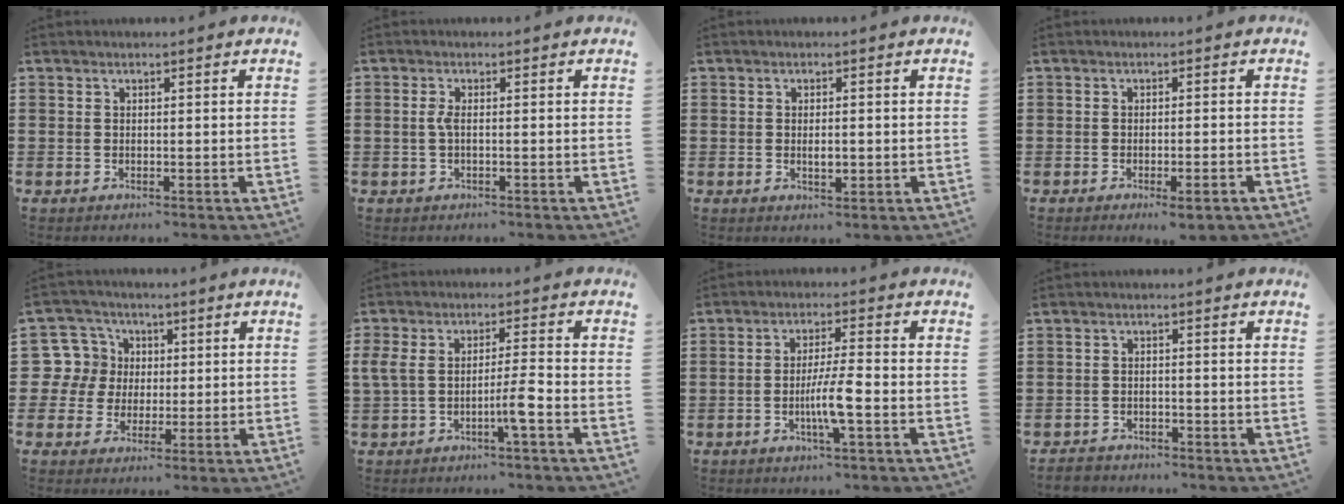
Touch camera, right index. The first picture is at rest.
{"total": 1.8, "force": [-0.2, 0.3, 1.8], "torque": [-0.043, -0.004, -0.007]}
{"total": 2.0, "force": [0.0, 0.7, 1.9], "torque": [-0.035, 0.000, -0.001]}
{"total": 1.8, "force": [-1.4, 0.1, 1.3], "torque": [-0.022, 0.001, -0.025]}
{"total": 8.6, "force": [1.2, 8.3, 1.9], "torque": [-0.080, 0.012, 0.026]}
{"total": 5.6, "force": [-2.0, 0.8, 5.2], "torque": [-0.112, -0.006, -0.045]}
{"total": 5.8, "force": [-1.8, 0.3, 5.5], "torque": [-0.107, -0.010, -0.037]}
{"total": 1.8, "force": [-1.7, 0.4, 0.1], "torque": [-0.007, 0.003, -0.037]}